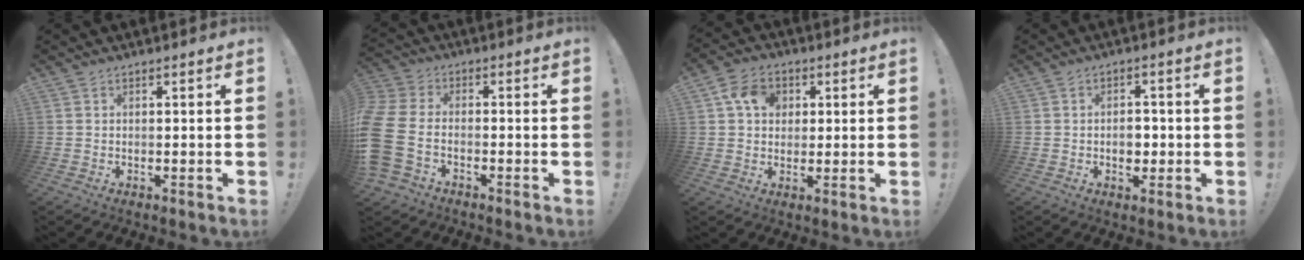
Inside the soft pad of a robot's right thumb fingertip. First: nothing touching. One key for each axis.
{"total": 12.0, "fx": -4.0, "fy": 7.8, "fz": 8.2, "tx": -0.185, "ty": 0.022, "tz": -0.072}
{"total": 9.8, "fx": 2.8, "fy": 7.8, "fz": 5.3, "tx": -0.077, "ty": 0.007, "tz": 0.054}
{"total": 4.5, "fx": -0.9, "fy": 3.5, "fz": 2.7, "tx": -0.032, "ty": 0.004, "tz": -0.018}